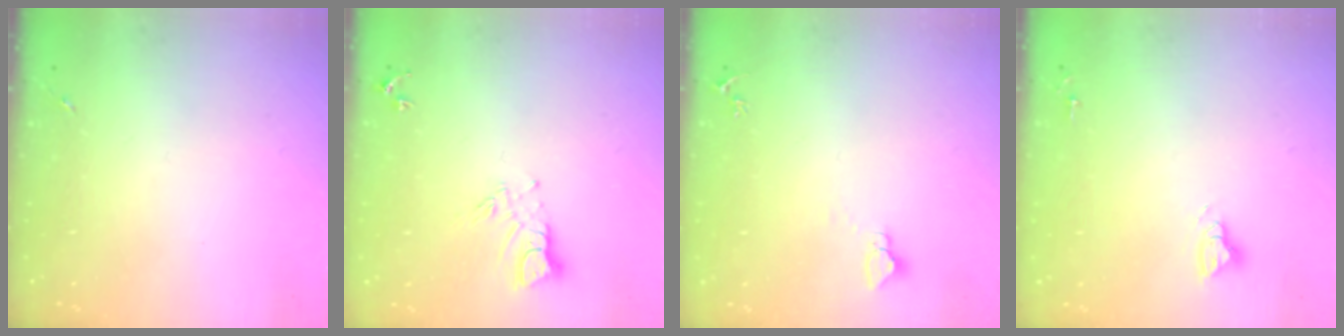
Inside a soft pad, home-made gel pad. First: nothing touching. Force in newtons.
{"total": 6.7, "press": 6.7, "slide": 0.6}
{"total": 2.9, "press": 2.9, "slide": 0.1}
{"total": 4.8, "press": 4.7, "slide": 0.4}